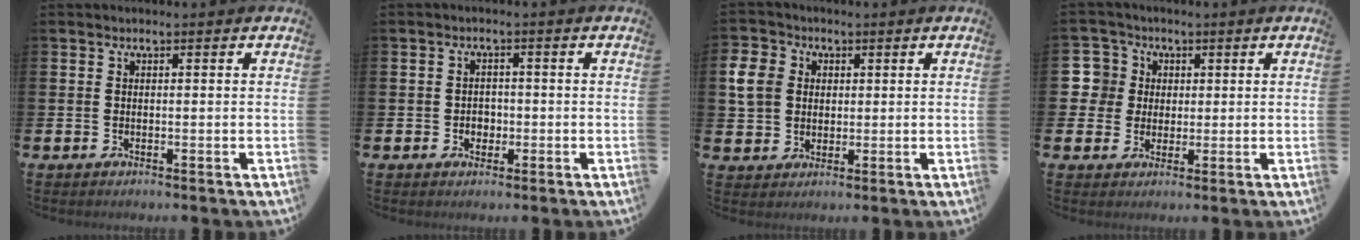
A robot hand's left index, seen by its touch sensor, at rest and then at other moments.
{"total": 2.0, "force": [-0.5, 1.8, 0.8], "torque": [-0.002, -0.001, -0.016]}
{"total": 6.3, "force": [2.0, 5.5, 2.3], "torque": [-0.057, 0.020, 0.039]}
{"total": 5.7, "force": [1.9, 5.3, 0.4], "torque": [-0.022, 0.004, 0.032]}